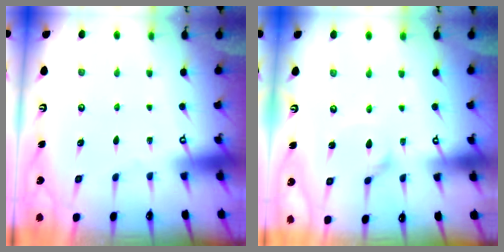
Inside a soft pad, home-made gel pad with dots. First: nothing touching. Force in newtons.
{"total": 1.6, "press": 1.6, "slide": 0.3}